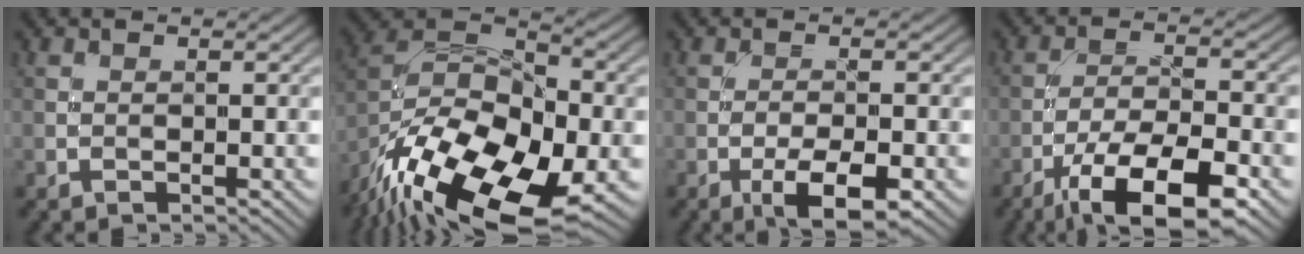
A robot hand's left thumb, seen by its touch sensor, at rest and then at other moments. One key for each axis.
{"total": 19.4, "fx": -11.6, "fy": 9.3, "fz": 12.4, "tx": -0.259, "ty": -0.040, "tz": -0.187}
{"total": 5.7, "fx": -2.9, "fy": 1.8, "fz": 4.6, "tx": -0.077, "ty": 0.001, "tz": -0.046}
{"total": 12.5, "fx": -7.6, "fy": 3.9, "fz": 9.1, "tx": -0.169, "ty": -0.007, "tz": -0.133}